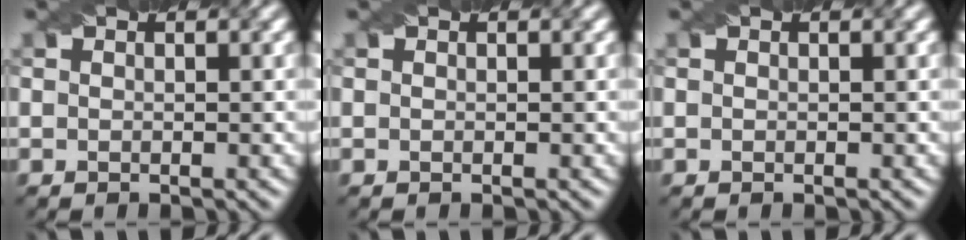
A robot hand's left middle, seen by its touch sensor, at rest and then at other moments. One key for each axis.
{"total": 0.0}
{"total": 0.0}